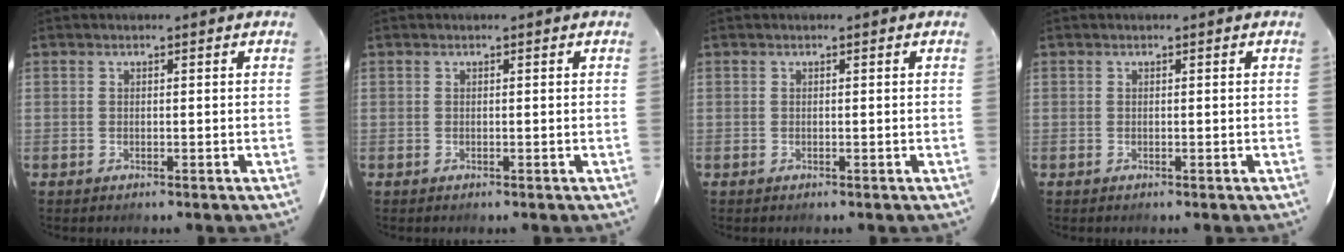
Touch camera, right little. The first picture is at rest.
{"total": 0.0}
{"total": 0.0}
{"total": 0.0}